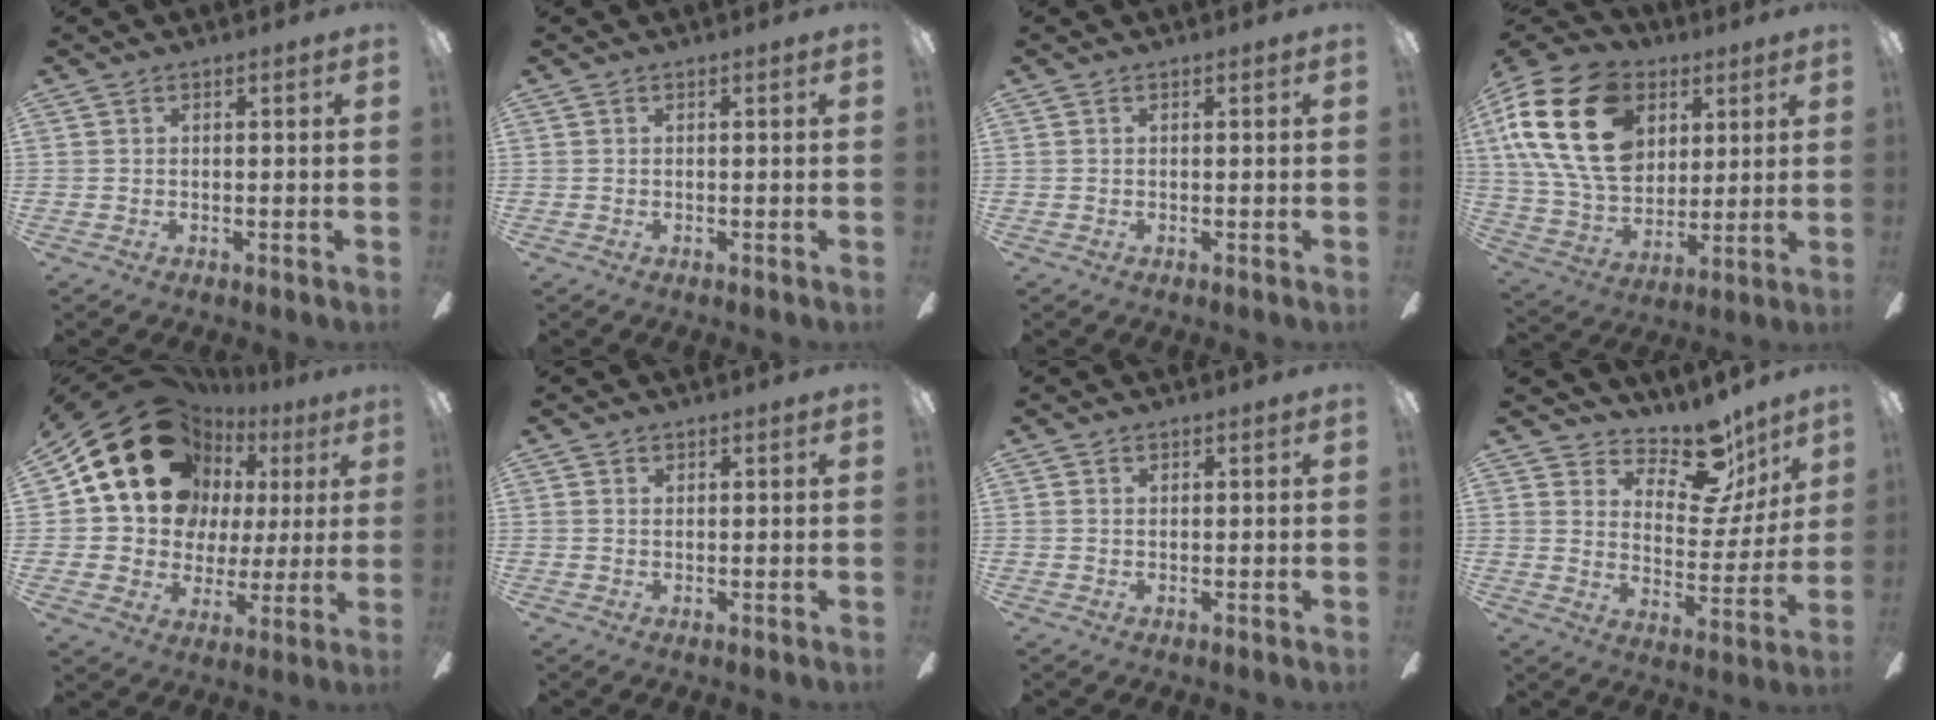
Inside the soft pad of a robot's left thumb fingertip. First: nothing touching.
{"total": 0.0}
{"total": 0.0}
{"total": 24.0, "force": [8.4, 16.7, 15.1], "torque": [-0.324, -0.021, 0.148]}
{"total": 21.1, "force": [9.4, 16.2, 9.6], "torque": [-0.180, -0.042, 0.192]}
{"total": 0.7, "force": [0.5, 0.5, 0.1], "torque": [-0.004, 0.001, 0.009]}
{"total": 0.5, "force": [0.3, 0.4, 0.1], "torque": [-0.003, 0.002, 0.006]}
{"total": 13.9, "force": [10.6, 6.6, 6.2], "torque": [-0.089, -0.080, 0.186]}